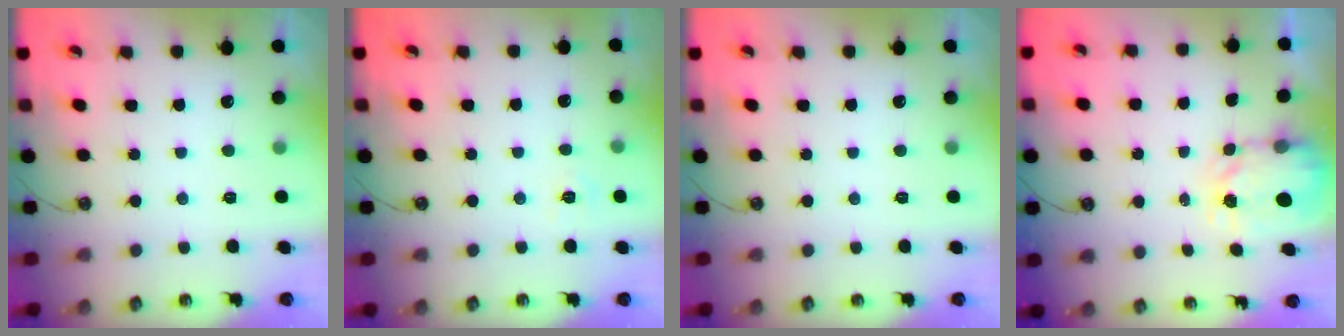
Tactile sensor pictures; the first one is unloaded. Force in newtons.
{"total": 4.7, "press": 4.6, "slide": 0.4}
{"total": 0.0}
{"total": 3.9, "press": 3.9, "slide": 0.4}